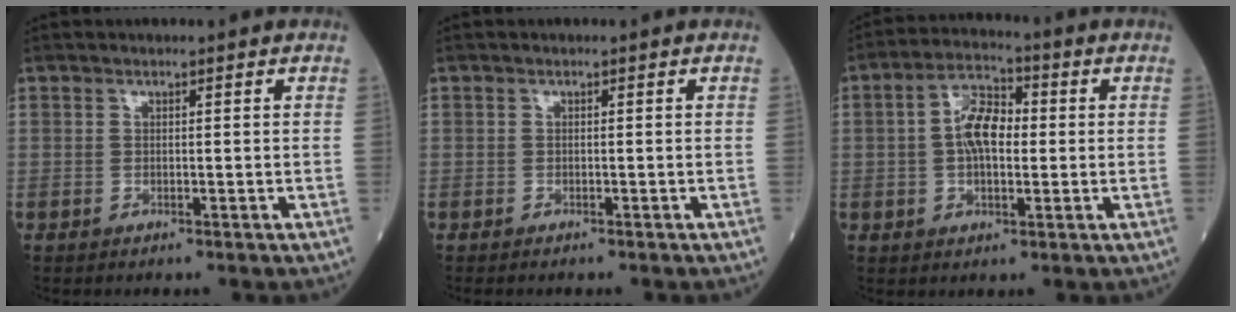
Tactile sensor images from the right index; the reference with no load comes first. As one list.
[{"total": 0.8, "force": [-0.7, 0.3, 0.1], "torque": [-0.003, 0.002, -0.014]}, {"total": 7.4, "force": [0.4, 3.6, 6.4], "torque": [-0.126, 0.019, 0.000]}]